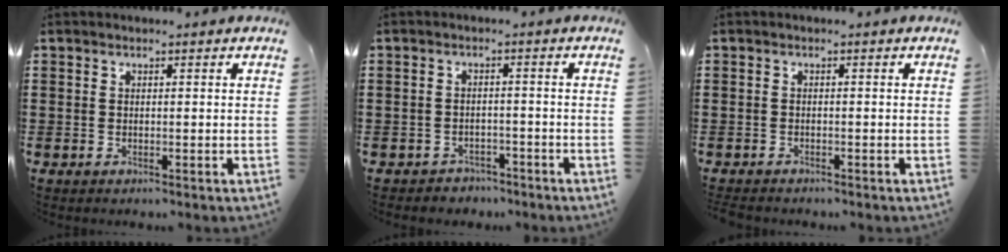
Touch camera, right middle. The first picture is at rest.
{"total": 1.9, "force": [-1.8, 0.5, -0.2], "torque": [-0.004, 0.002, -0.041]}
{"total": 0.8, "force": [-0.8, 0.1, 0.1], "torque": [-0.004, -0.001, -0.016]}